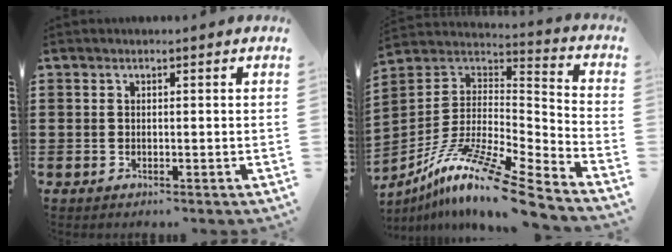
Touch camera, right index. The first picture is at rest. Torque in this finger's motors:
{"motor_torque": [-0.65, 0.72, 0.02, 0.00]}